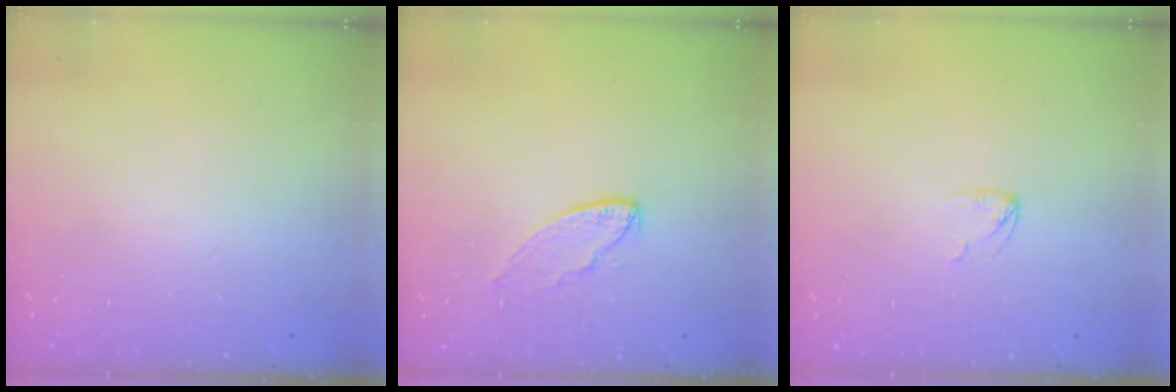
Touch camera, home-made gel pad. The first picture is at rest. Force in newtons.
{"total": 7.4, "press": 7.4, "slide": 0.6}
{"total": 3.0, "press": 2.9, "slide": 0.2}